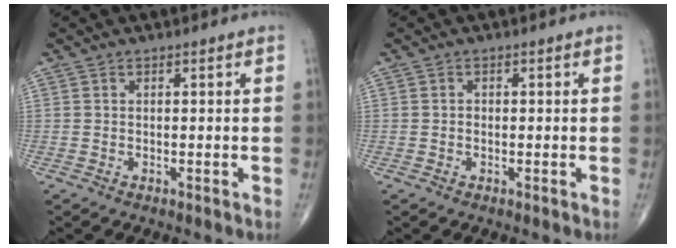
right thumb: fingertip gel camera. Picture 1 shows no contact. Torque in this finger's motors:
{"motor_torque": [-0.33, 0.12, 0.18, -0.01, -0.02]}